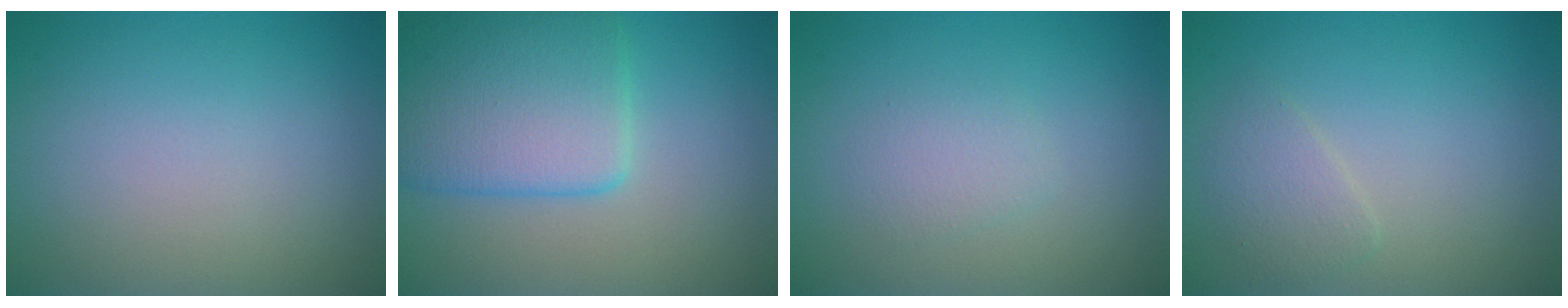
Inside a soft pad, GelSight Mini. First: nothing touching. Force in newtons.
{"total": 6.6, "press": 6.6, "slide": 0.3}
{"total": 1.4, "press": 1.4, "slide": 0.1}
{"total": 1.7, "press": 1.7, "slide": 0.1}